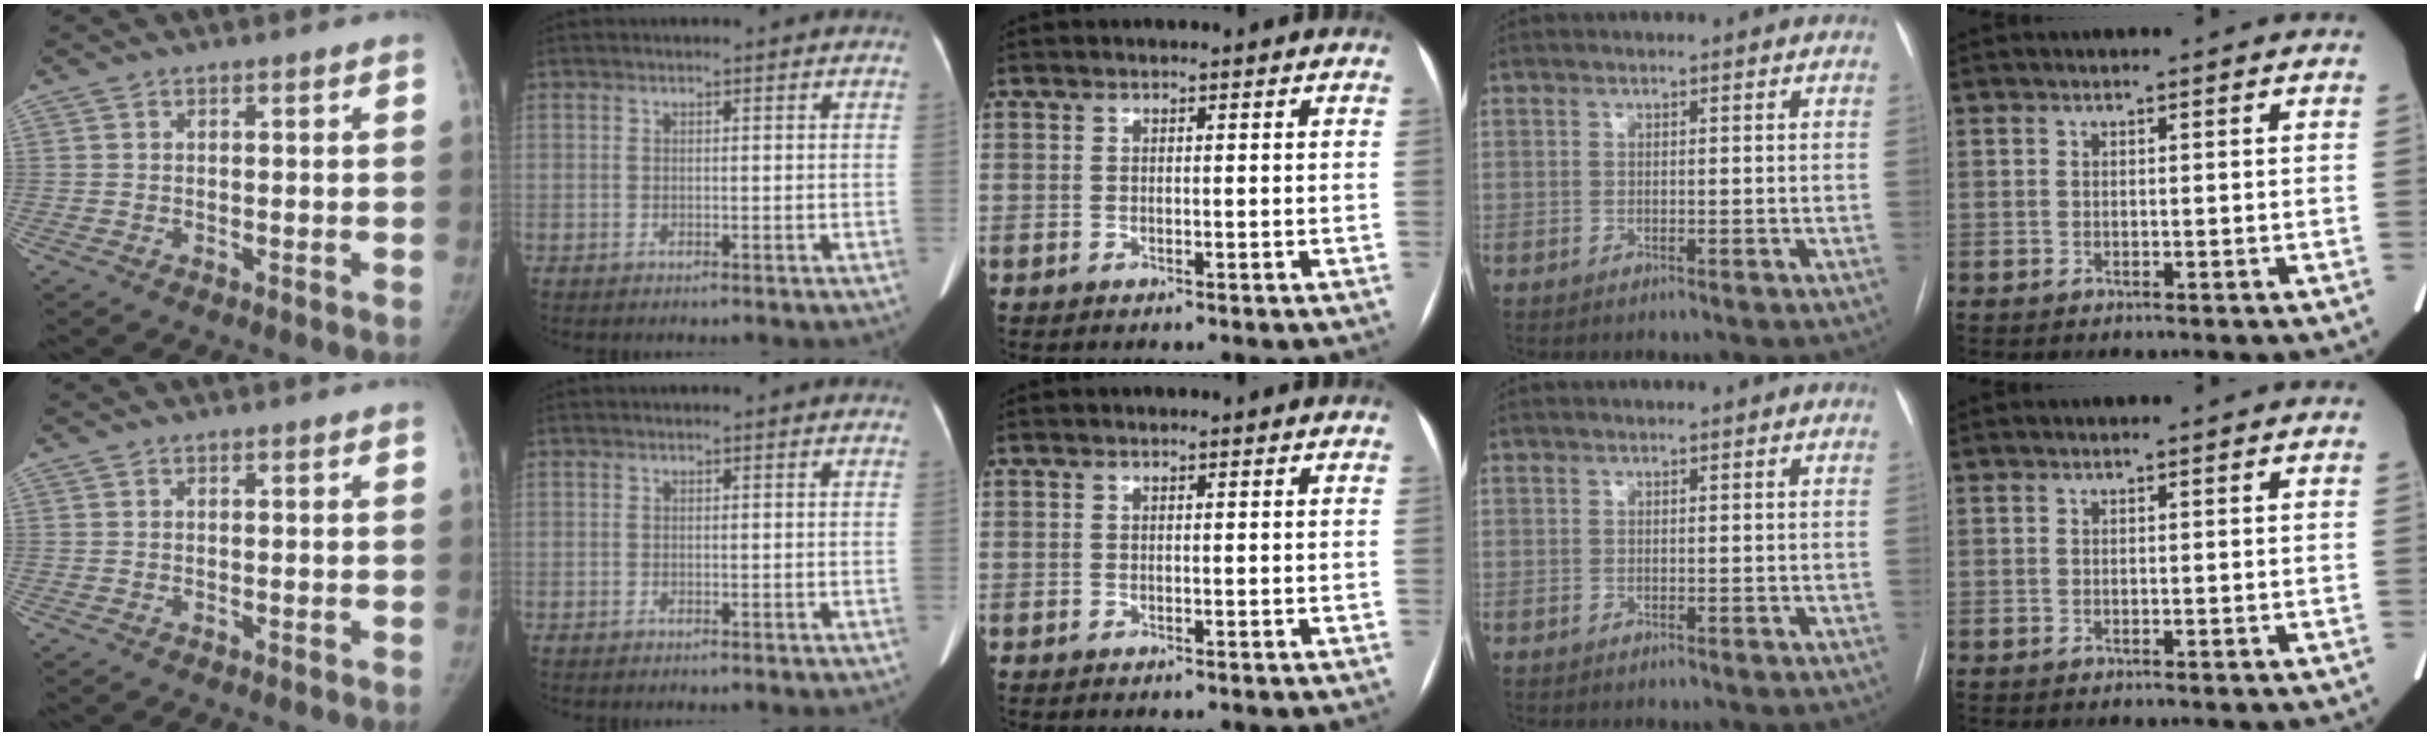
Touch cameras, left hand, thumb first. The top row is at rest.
{}